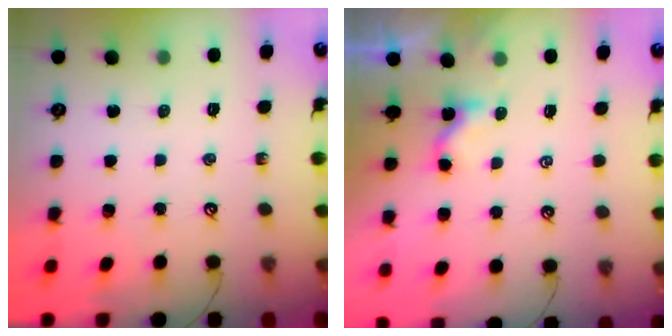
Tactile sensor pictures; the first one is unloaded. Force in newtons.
{"total": 3.1, "press": 3.1, "slide": 0.1}